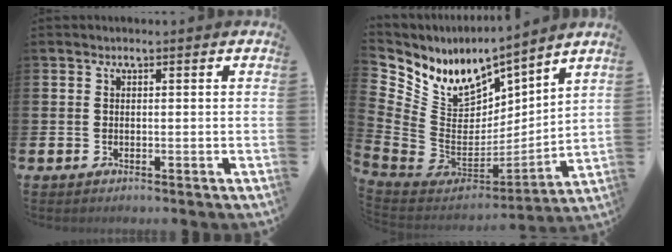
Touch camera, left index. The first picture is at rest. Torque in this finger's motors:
{"motor_torque": [0.02, -0.13, 0.06, 0.00]}